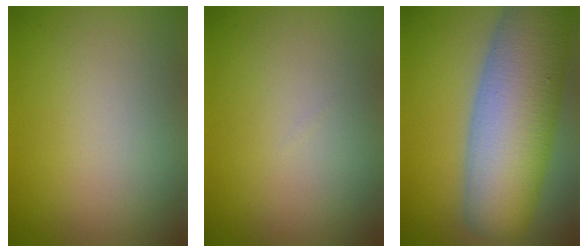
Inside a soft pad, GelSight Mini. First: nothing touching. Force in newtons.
{"total": 0.0}
{"total": 12.3, "press": 12.3, "slide": 0.8}